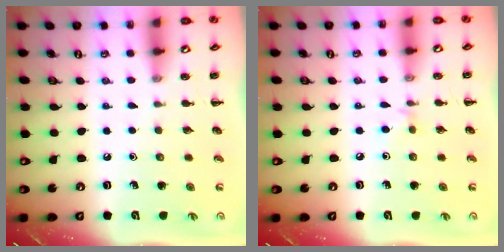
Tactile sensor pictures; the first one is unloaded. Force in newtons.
{"total": 2.8, "press": 2.6, "slide": 1.1}